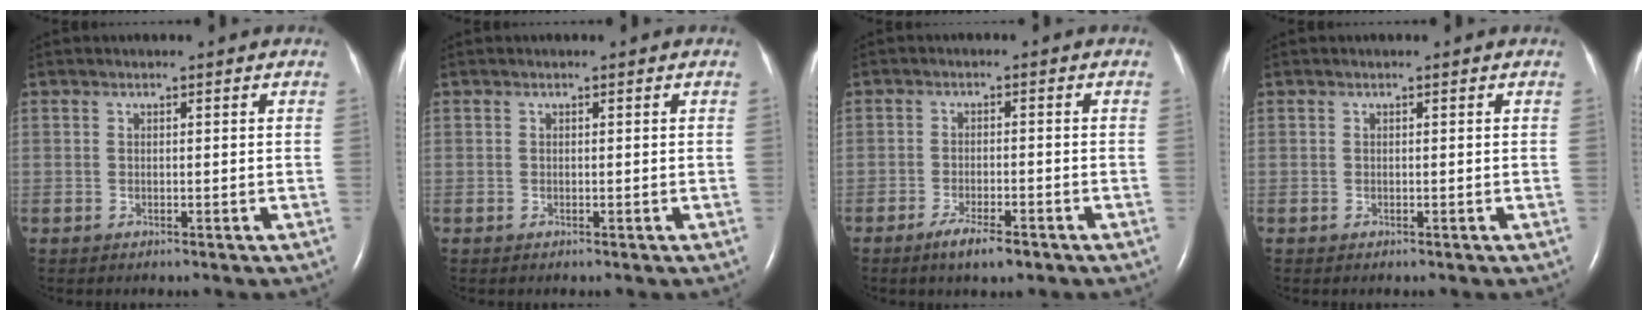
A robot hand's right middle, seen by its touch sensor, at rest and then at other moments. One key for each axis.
{"total": 0.0}
{"total": 4.3, "fx": -2.9, "fy": 0.8, "fz": 3.0, "tx": -0.059, "ty": -0.005, "tz": -0.047}
{"total": 0.0}